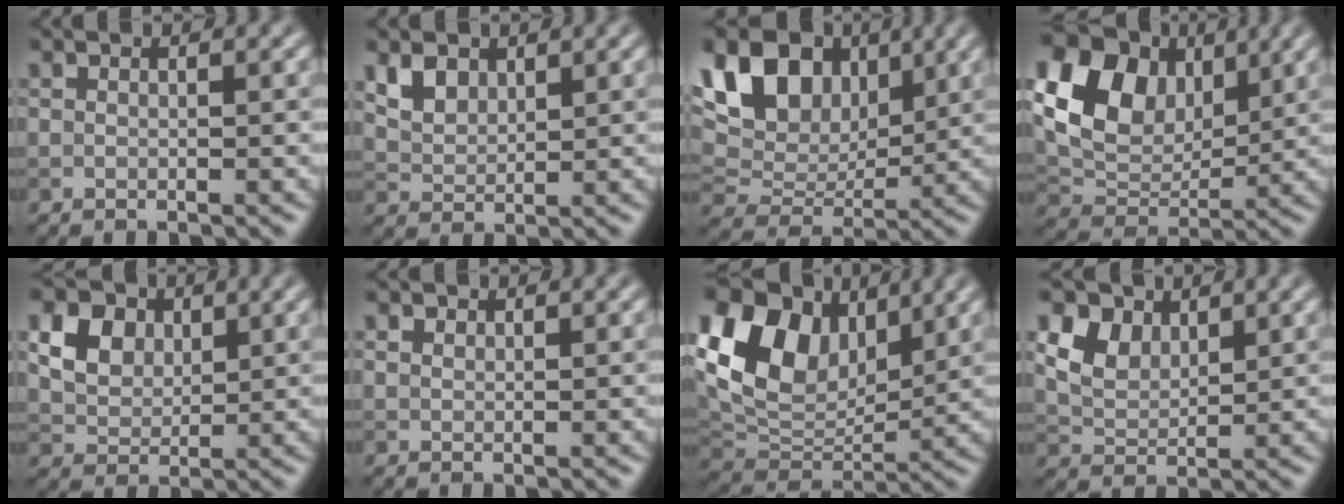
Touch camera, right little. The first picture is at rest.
{"total": 3.3, "force": [2.0, 2.2, 1.6], "torque": [-0.041, -0.006, 0.047]}
{"total": 12.0, "force": [4.9, 7.7, 7.8], "torque": [-0.161, 0.029, 0.079]}
{"total": 11.3, "force": [4.3, 7.6, 7.2], "torque": [-0.149, 0.011, 0.072]}
{"total": 10.8, "force": [5.1, 7.9, 5.4], "torque": [-0.119, 0.034, 0.081]}
{"total": 1.0, "force": [0.8, 0.6, 0.4], "torque": [-0.007, -0.001, 0.012]}
{"total": 12.4, "force": [5.3, 8.3, 7.6], "torque": [-0.157, 0.020, 0.096]}
{"total": 5.5, "force": [3.2, 3.5, 2.7], "torque": [-0.074, 0.000, 0.070]}